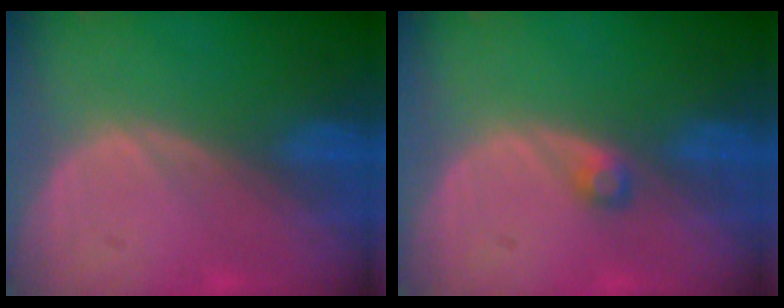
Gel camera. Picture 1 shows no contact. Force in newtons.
{"total": 1.5, "press": 1.4, "slide": 0.2}